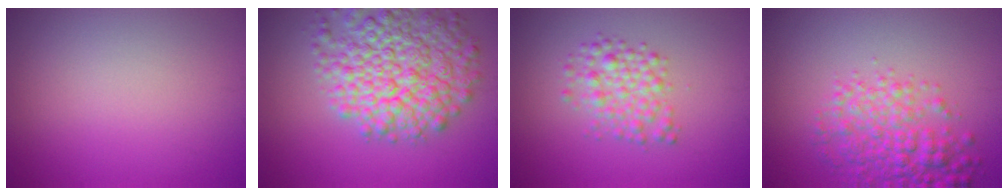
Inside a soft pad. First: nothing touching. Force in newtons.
{"total": 9.0, "press": 9.0, "slide": 0.4}
{"total": 3.1, "press": 3.1, "slide": 0.1}
{"total": 4.9, "press": 4.9, "slide": 0.2}